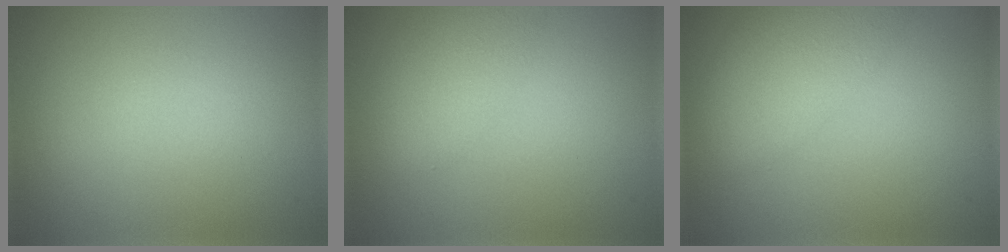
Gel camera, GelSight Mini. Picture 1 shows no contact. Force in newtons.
{"total": 2.6, "press": 2.6, "slide": 0.1}
{"total": 5.0, "press": 5.0, "slide": 0.4}